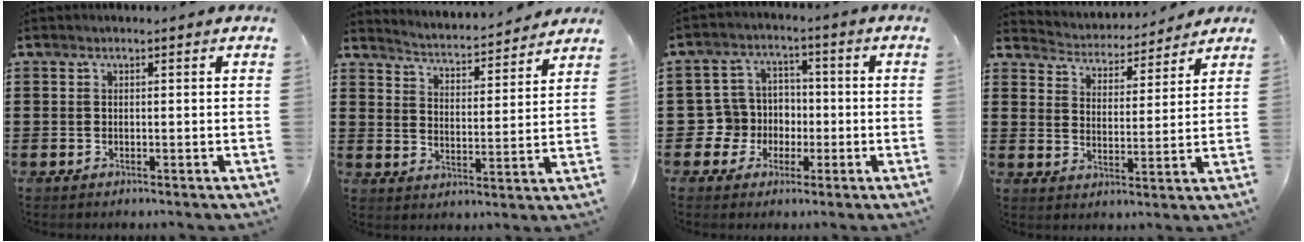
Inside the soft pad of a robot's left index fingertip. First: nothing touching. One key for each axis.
{"total": 3.3, "fx": 3.3, "fy": -0.2, "fz": 0.0, "tx": -0.022, "ty": -0.033, "tz": 0.049}
{"total": 6.4, "fx": -1.0, "fy": 6.2, "fz": 1.2, "tx": -0.063, "ty": 0.006, "tz": -0.019}
{"total": 3.8, "fx": 3.8, "fy": 0.5, "fz": -0.2, "tx": -0.022, "ty": -0.030, "tz": 0.060}